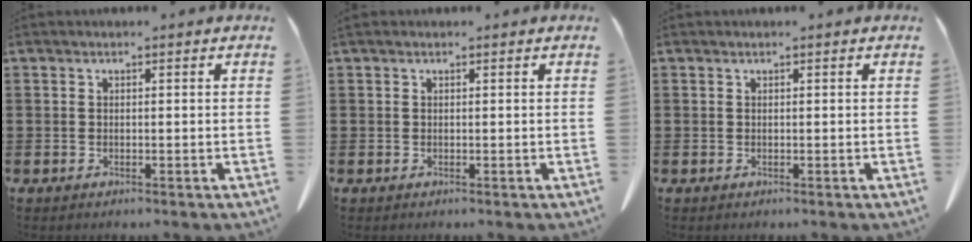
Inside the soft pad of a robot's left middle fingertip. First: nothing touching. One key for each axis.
{"total": 0.0}
{"total": 0.0}